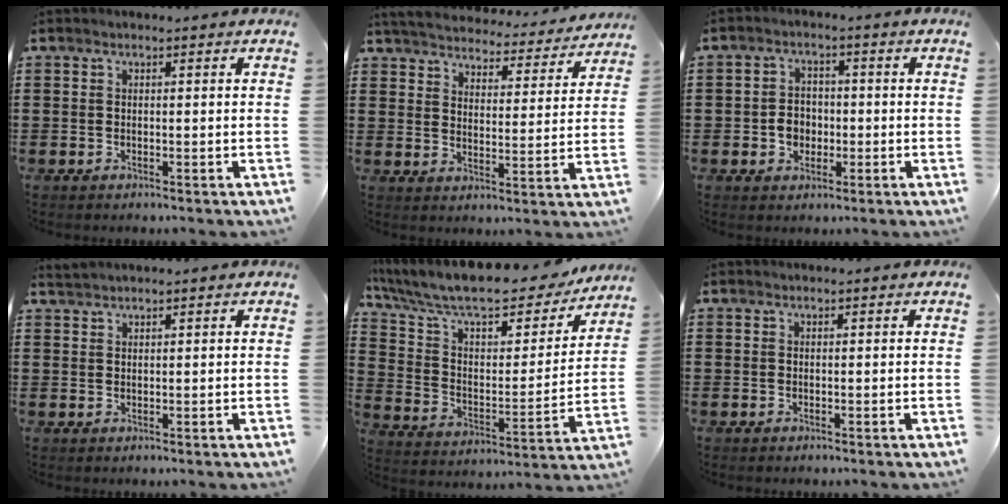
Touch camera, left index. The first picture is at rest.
{"total": 4.8, "force": [4.8, 0.2, 0.4], "torque": [-0.036, -0.035, 0.079]}
{"total": 3.5, "force": [-0.7, 3.0, 1.6], "torque": [-0.031, 0.002, -0.018]}
{"total": 1.4, "force": [1.4, 0.0, 0.1], "torque": [-0.005, 0.000, 0.027]}
{"total": 11.4, "force": [9.5, 2.7, 5.6], "torque": [-0.142, -0.063, 0.163]}
{"total": 0.0}